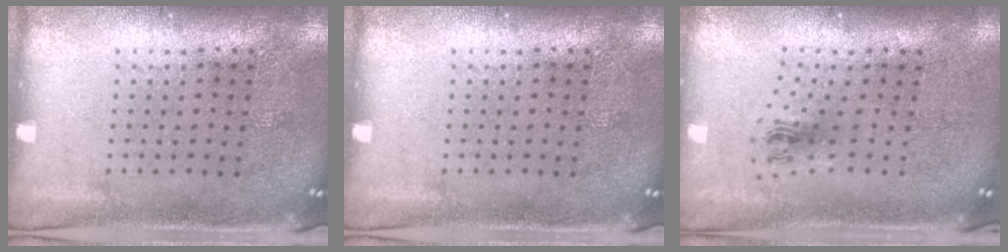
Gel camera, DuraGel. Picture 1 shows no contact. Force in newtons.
{"total": 0.0}
{"total": 1.0, "press": 0.4, "slide": 0.9}